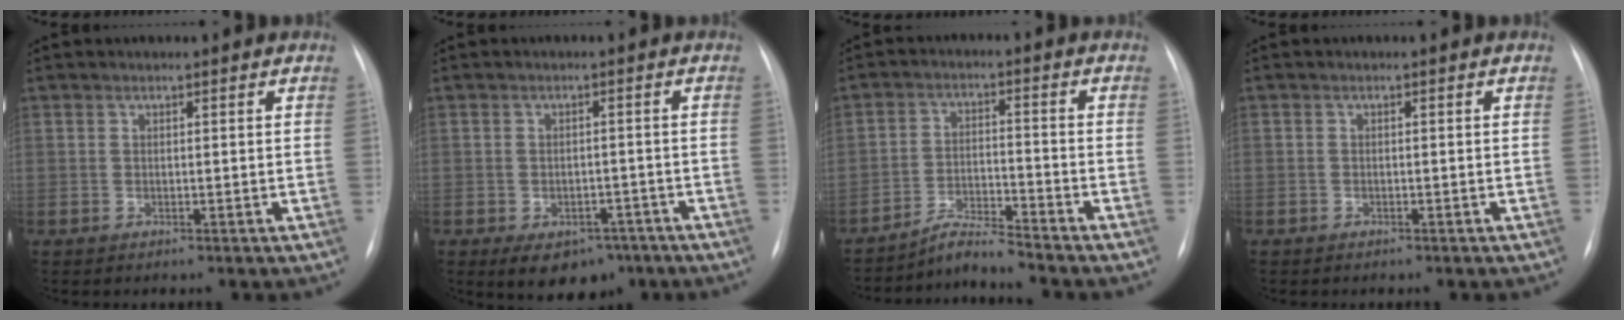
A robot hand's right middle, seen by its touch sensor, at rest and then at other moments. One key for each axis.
{"total": 8.1, "fx": -5.1, "fy": 5.0, "fz": 3.9, "tx": -0.047, "ty": 0.010, "tz": -0.065}
{"total": 4.8, "fx": -4.7, "fy": -1.0, "fz": 0.4, "tx": -0.015, "ty": -0.014, "tz": -0.085}
{"total": 0.6, "fx": -0.4, "fy": 0.4, "fz": 0.0, "tx": -0.005, "ty": 0.002, "tz": -0.007}